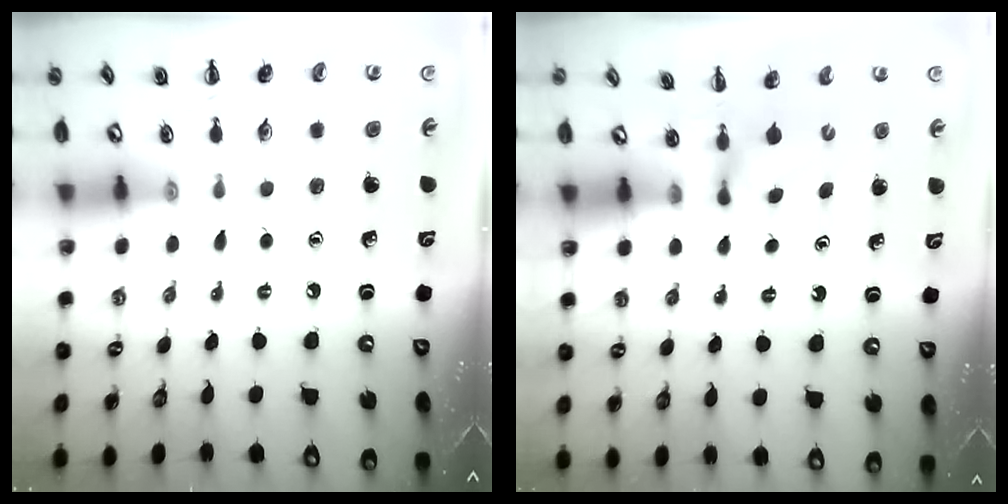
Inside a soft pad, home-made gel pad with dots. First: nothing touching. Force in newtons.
{"total": 2.2, "press": 1.9, "slide": 1.0}